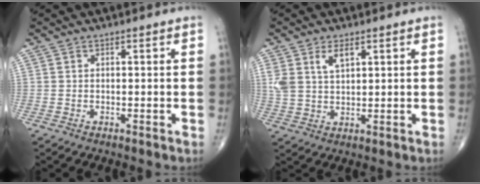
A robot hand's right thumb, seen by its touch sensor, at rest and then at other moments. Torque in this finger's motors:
{"motor_torque": [0.03, 0.04, 0.54, 0.52, 0.04]}